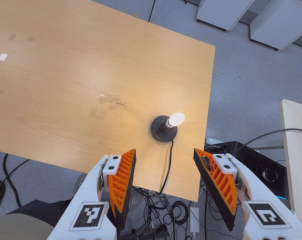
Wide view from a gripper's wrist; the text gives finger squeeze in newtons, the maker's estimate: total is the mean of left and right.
{"total": 0.0}